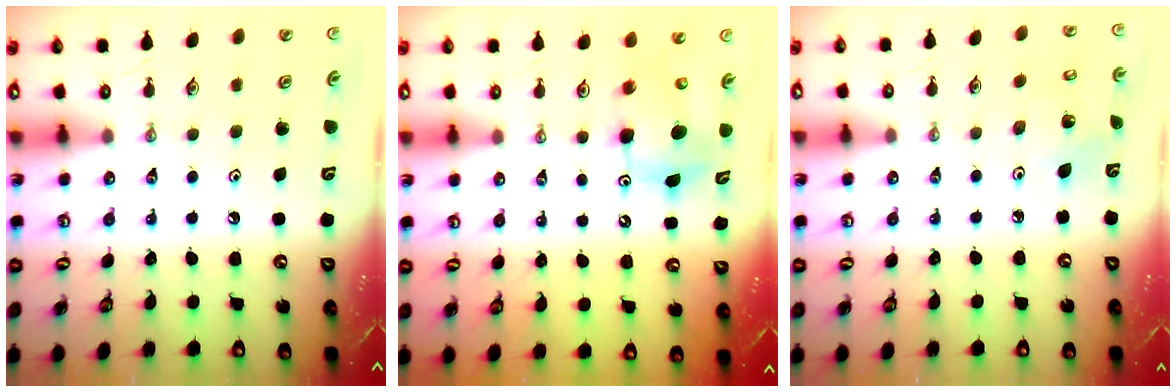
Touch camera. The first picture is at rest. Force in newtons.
{"total": 8.6, "press": 8.4, "slide": 1.8}
{"total": 4.1, "press": 4.1, "slide": 0.3}